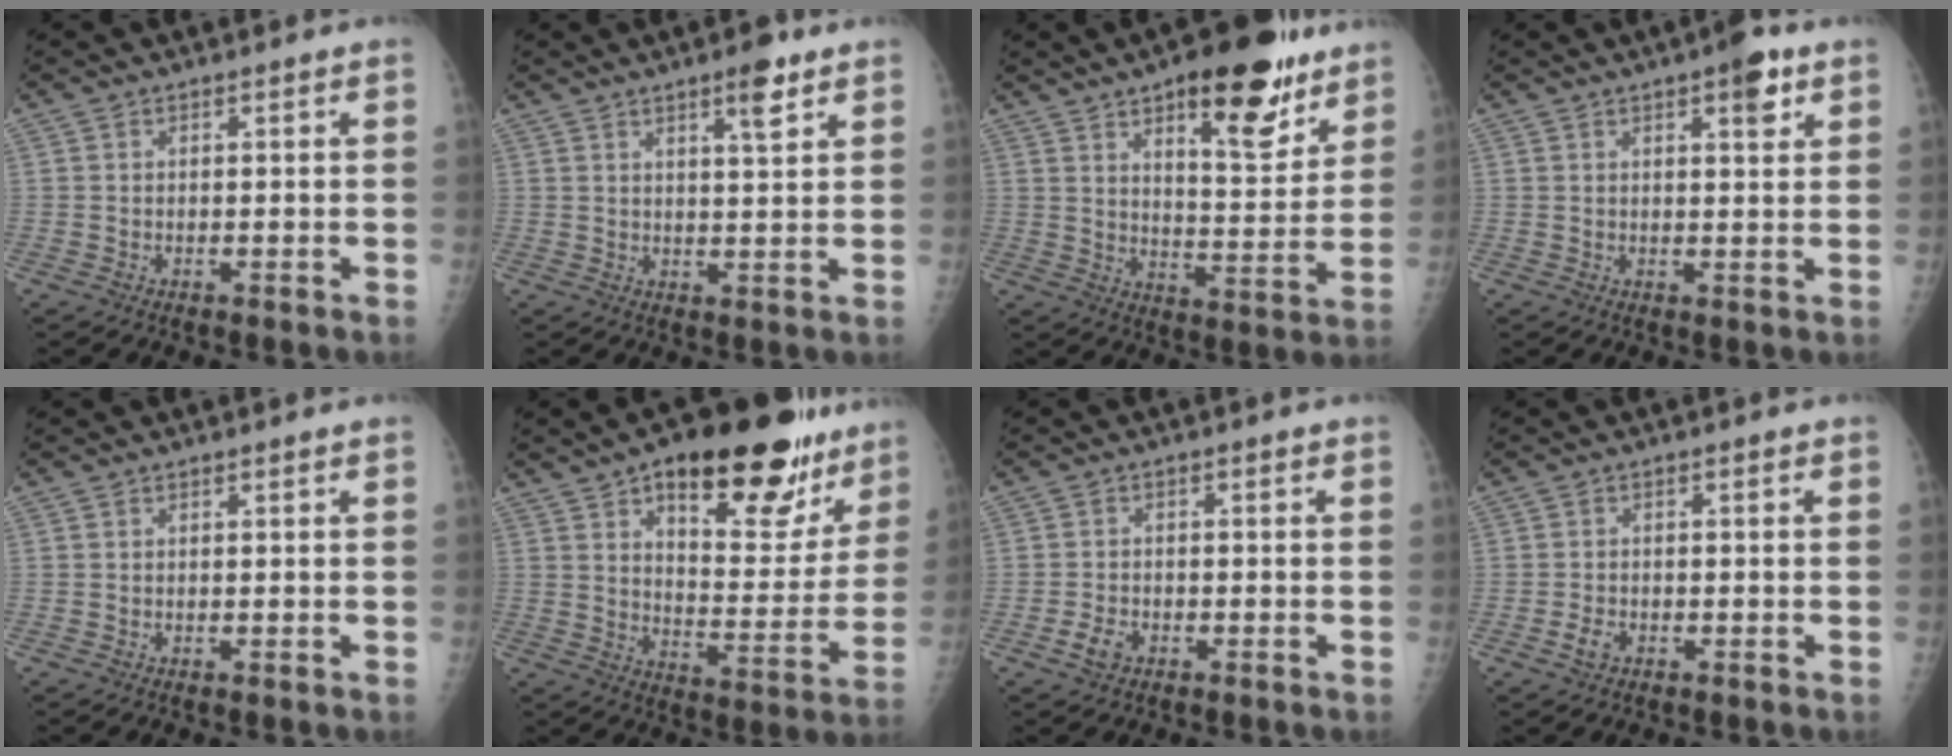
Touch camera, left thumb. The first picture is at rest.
{"total": 5.3, "force": [3.3, 1.1, 4.0], "torque": [-0.054, -0.019, 0.047]}
{"total": 17.8, "force": [10.4, 6.7, 12.8], "torque": [-0.137, -0.056, 0.152]}
{"total": 5.1, "force": [2.8, 1.7, 4.0], "torque": [-0.042, -0.009, 0.032]}
{"total": 0.0}
{"total": 24.3, "force": [14.7, 10.6, 16.2], "torque": [-0.170, -0.047, 0.213]}
{"total": 3.1, "force": [-1.6, 2.0, 1.7], "torque": [-0.030, 0.009, -0.027]}
{"total": 2.2, "force": [-1.1, 1.4, 1.2], "torque": [-0.024, 0.006, -0.020]}